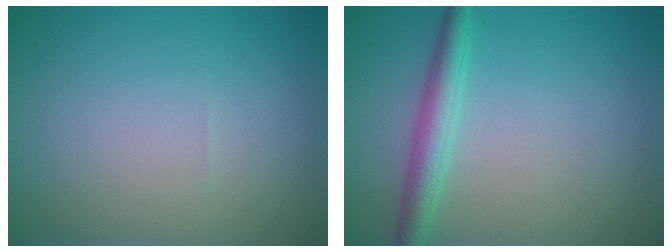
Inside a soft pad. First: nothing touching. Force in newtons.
{"total": 3.0, "press": 3.0, "slide": 0.1}